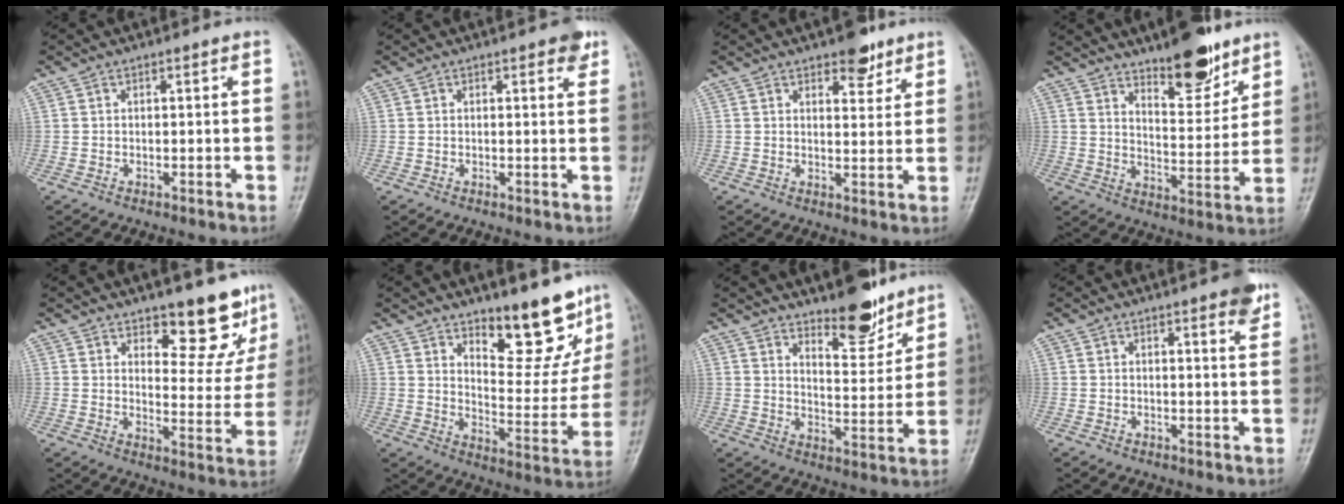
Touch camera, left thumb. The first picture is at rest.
{"total": 2.2, "force": [1.4, 0.8, 1.5], "torque": [-0.008, -0.005, 0.014]}
{"total": 5.1, "force": [3.7, 2.4, 2.7], "torque": [-0.010, -0.023, 0.052]}
{"total": 12.2, "force": [9.2, 4.0, 6.9], "torque": [-0.071, -0.071, 0.150]}
{"total": 10.9, "force": [8.4, 4.3, 5.6], "torque": [-0.023, -0.064, 0.119]}
{"total": 14.8, "force": [10.5, 5.5, 8.9], "torque": [-0.064, -0.086, 0.161]}
{"total": 9.7, "force": [7.7, 3.1, 4.9], "torque": [-0.049, -0.069, 0.128]}
{"total": 4.1, "force": [2.7, 0.8, 3.0], "torque": [-0.028, -0.013, 0.031]}